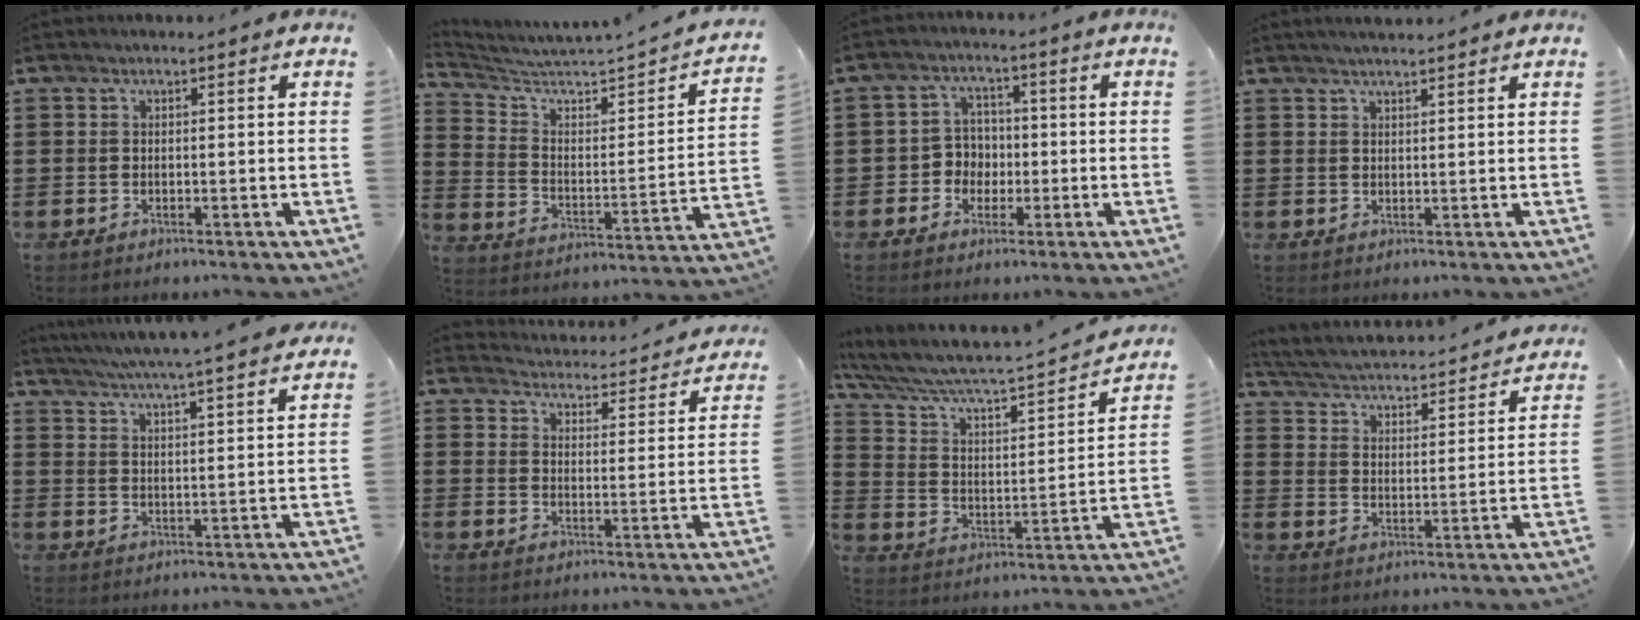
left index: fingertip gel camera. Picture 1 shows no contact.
{"total": 3.1, "force": [2.6, 0.2, 1.7], "torque": [-0.054, -0.037, 0.033]}
{"total": 4.2, "force": [-1.0, 3.9, 1.1], "torque": [-0.037, 0.011, -0.023]}
{"total": 1.5, "force": [1.5, -0.1, 0.3], "torque": [-0.008, 0.003, 0.029]}
{"total": 4.8, "force": [4.4, -1.0, 1.7], "torque": [-0.050, -0.033, 0.073]}
{"total": 3.8, "force": [3.8, -0.1, -0.1], "torque": [-0.015, -0.037, 0.059]}
{"total": 4.3, "force": [4.0, 0.7, 1.5], "torque": [-0.056, -0.047, 0.056]}
{"total": 2.6, "force": [2.5, 0.1, 0.6], "torque": [-0.033, -0.028, 0.030]}